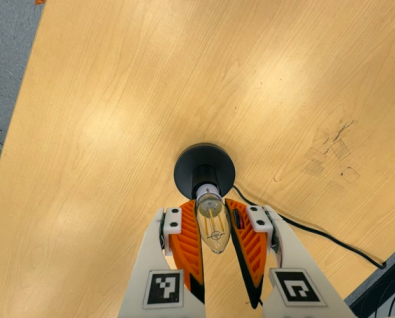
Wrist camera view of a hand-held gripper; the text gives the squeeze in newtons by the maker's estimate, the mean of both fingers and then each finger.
{"total": 14.7, "left": 14.7, "right": 14.6}